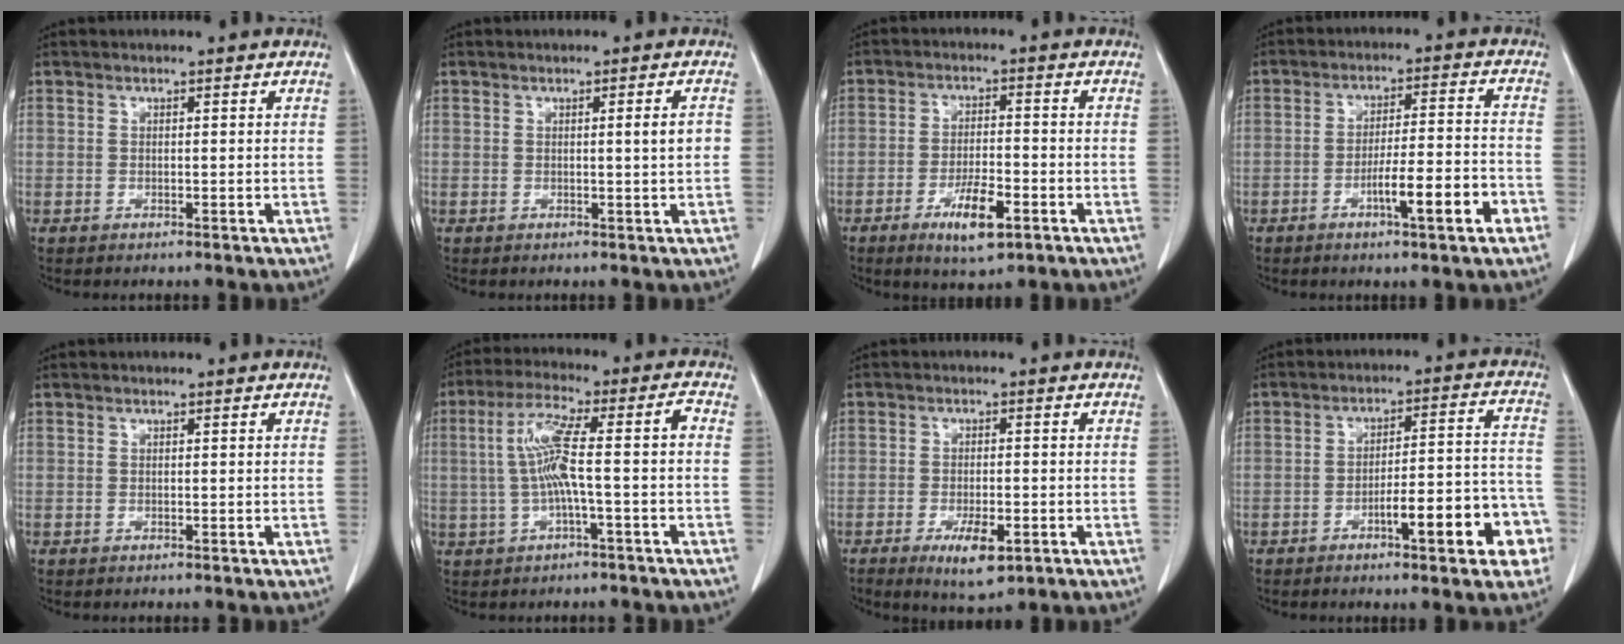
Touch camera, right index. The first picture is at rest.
{"total": 2.3, "force": [0.1, -0.2, 2.3], "torque": [-0.033, 0.000, 0.001]}
{"total": 6.9, "force": [-3.5, 1.7, 5.7], "torque": [-0.105, -0.008, -0.056]}
{"total": 9.2, "force": [-4.3, 0.5, 8.2], "torque": [-0.127, 0.005, -0.064]}
{"total": 0.0}
{"total": 9.2, "force": [-0.6, 0.5, 9.1], "torque": [-0.177, 0.035, -0.010]}
{"total": 5.6, "force": [-2.7, 1.8, 4.6], "torque": [-0.078, -0.006, -0.036]}
{"total": 12.1, "force": [-5.4, 2.4, 10.6], "torque": [-0.134, 0.031, -0.070]}